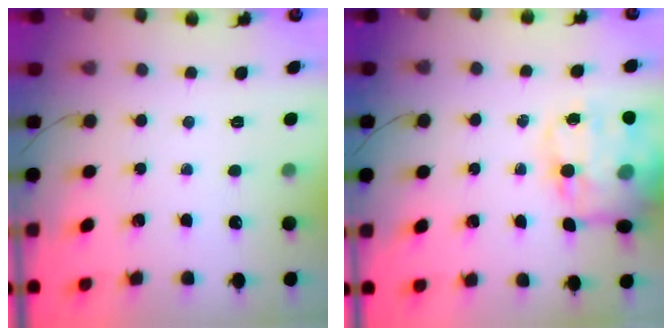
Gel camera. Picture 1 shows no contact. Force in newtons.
{"total": 15.4, "press": 15.2, "slide": 2.7}